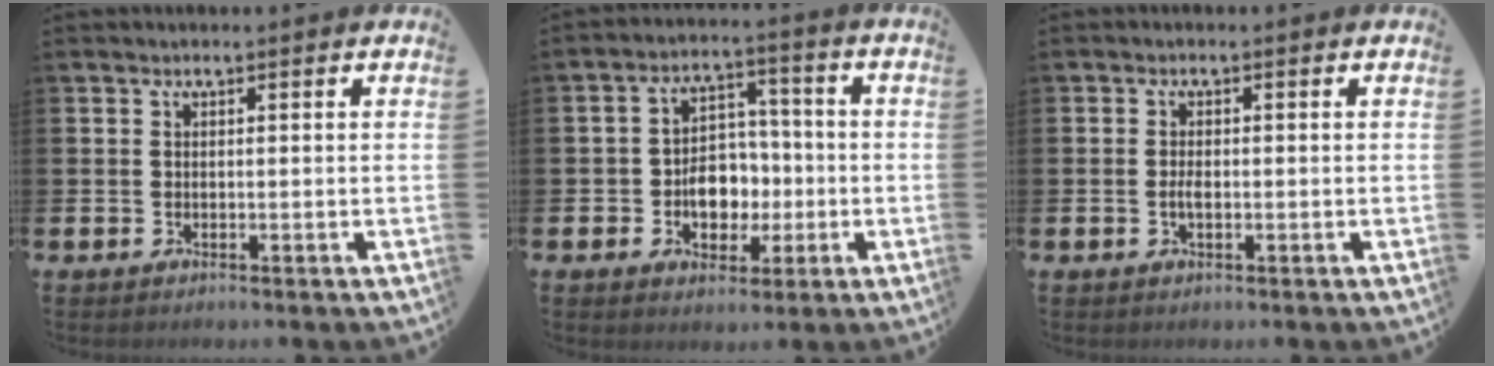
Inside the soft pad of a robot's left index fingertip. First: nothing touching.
{"total": 6.2, "force": [-1.3, 5.1, 3.3], "torque": [-0.053, 0.012, -0.030]}
{"total": 1.5, "force": [-0.4, 0.6, 1.3], "torque": [-0.024, 0.000, -0.008]}